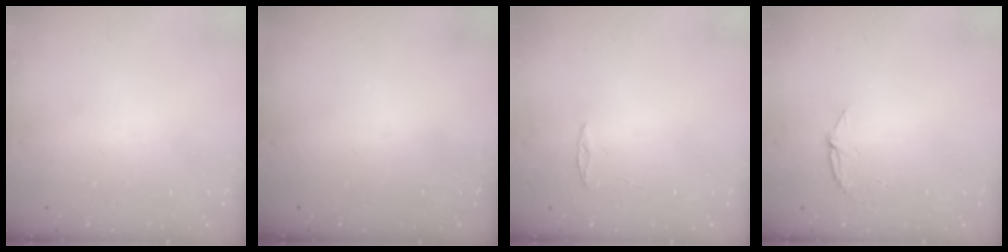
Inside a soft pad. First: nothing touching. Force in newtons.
{"total": 0.0}
{"total": 2.0, "press": 2.0, "slide": 0.2}
{"total": 4.8, "press": 4.8, "slide": 0.5}